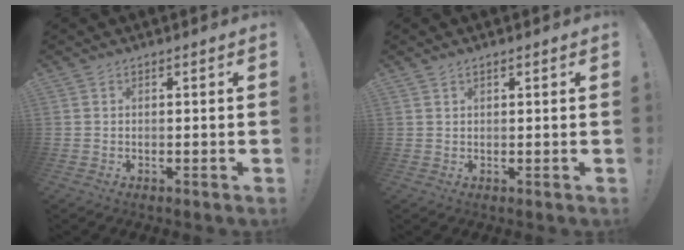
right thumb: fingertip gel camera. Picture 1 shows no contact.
{"total": 0.9, "force": [0.7, 0.4, 0.4], "torque": [-0.012, 0.002, 0.014]}